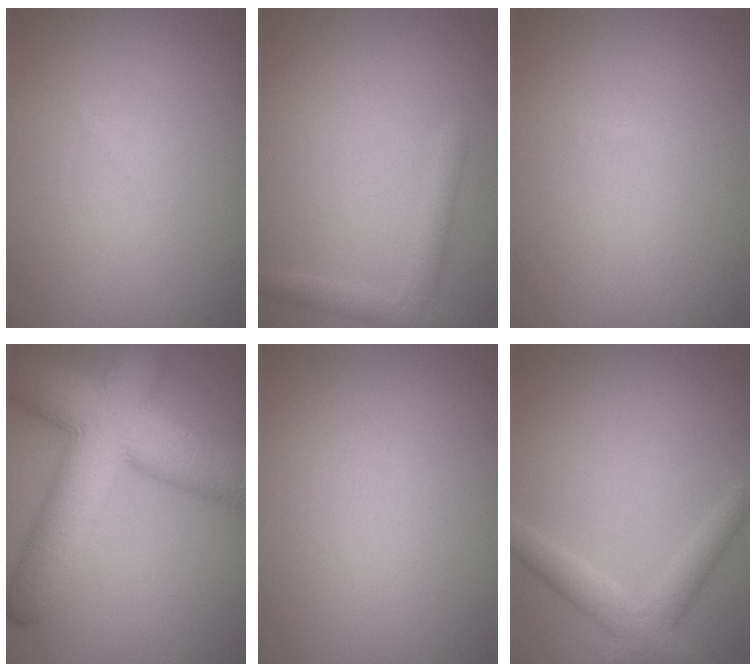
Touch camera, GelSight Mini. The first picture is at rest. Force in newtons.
{"total": 1.9, "press": 1.9, "slide": 0.1}
{"total": 0.0}
{"total": 12.3, "press": 12.3, "slide": 0.5}
{"total": 0.0}
{"total": 3.2, "press": 3.2, "slide": 0.1}